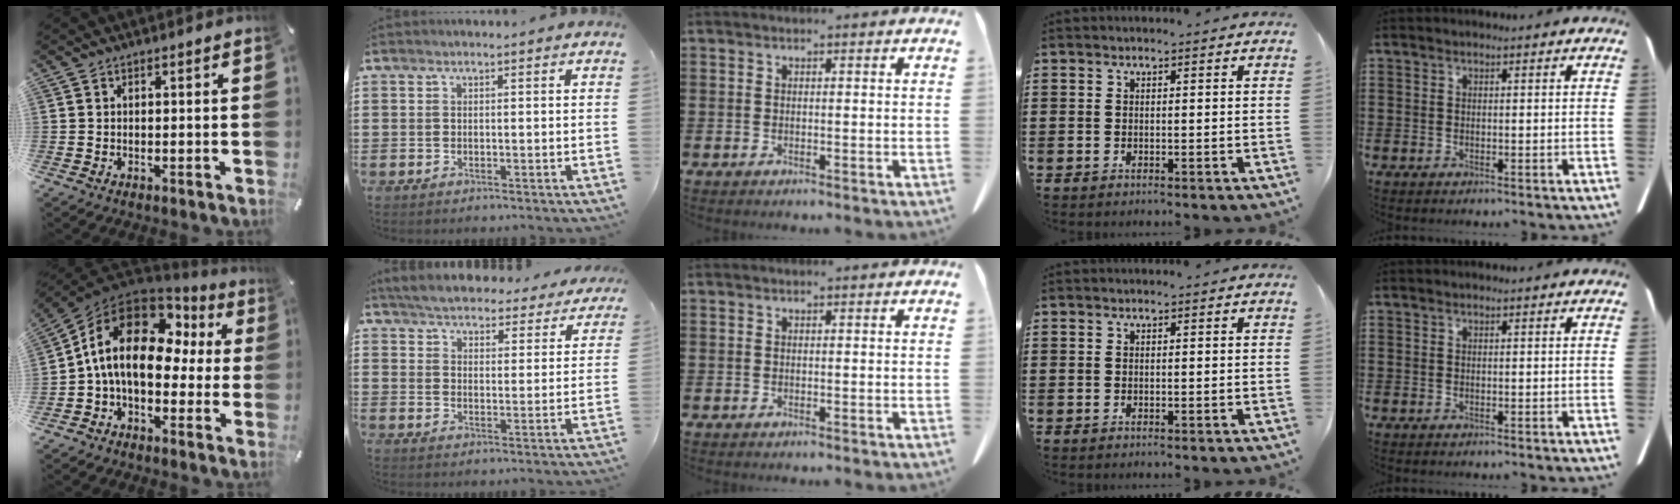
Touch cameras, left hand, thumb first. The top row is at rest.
{"thumb": {"total": 16.8, "force": [2.8, 10.6, 12.8], "torque": [-0.245, -0.006, 0.043]}, "index": {"total": 5.0, "force": [5.0, 0.2, 0.4], "torque": [-0.036, -0.033, 0.086]}}